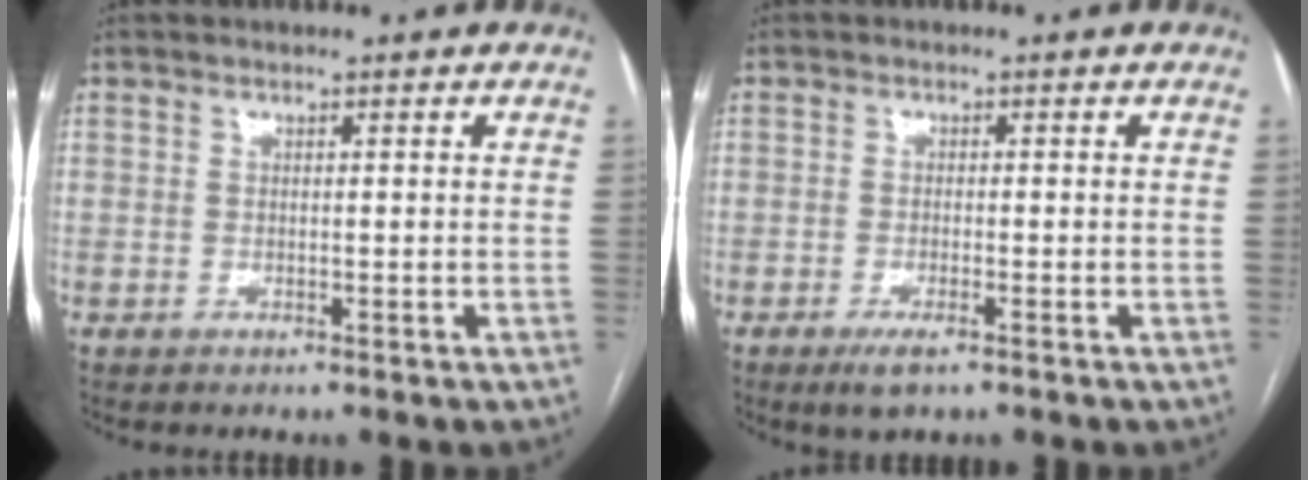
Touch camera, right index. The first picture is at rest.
{"total": 3.2, "force": [-2.0, 0.7, 2.4], "torque": [-0.046, -0.005, -0.032]}